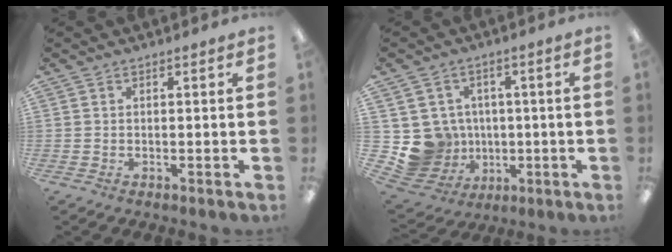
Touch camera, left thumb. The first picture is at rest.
{"total": 10.2, "force": [-1.1, 10.0, 1.9], "torque": [-0.067, 0.008, -0.004]}